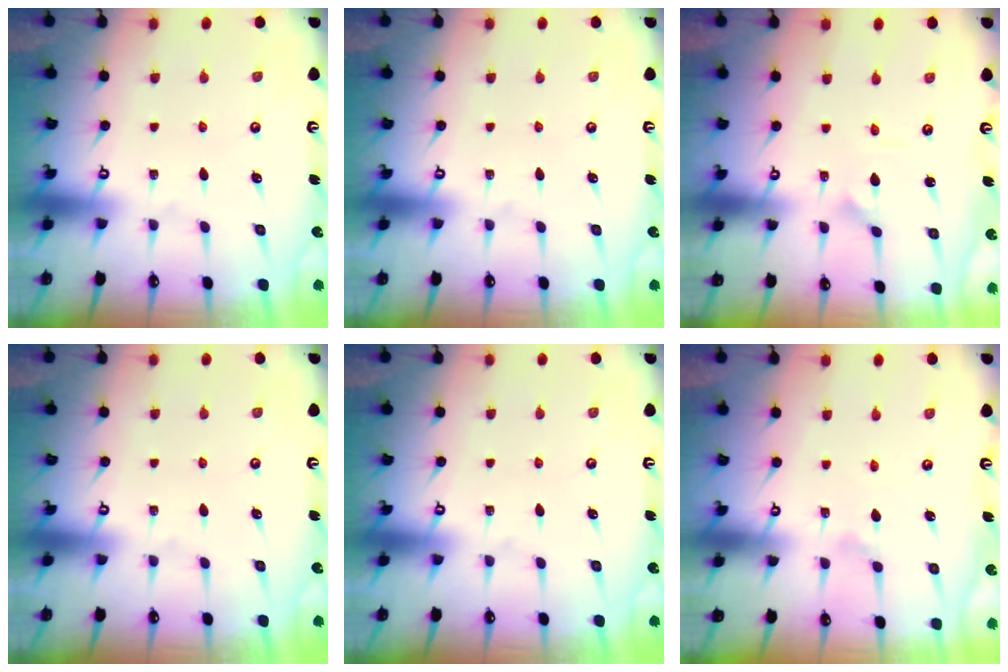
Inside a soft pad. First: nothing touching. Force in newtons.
{"total": 0.0}
{"total": 2.4, "press": 2.4, "slide": 0.1}
{"total": 0.0}
{"total": 0.0}
{"total": 0.8, "press": 0.8, "slide": 0.1}